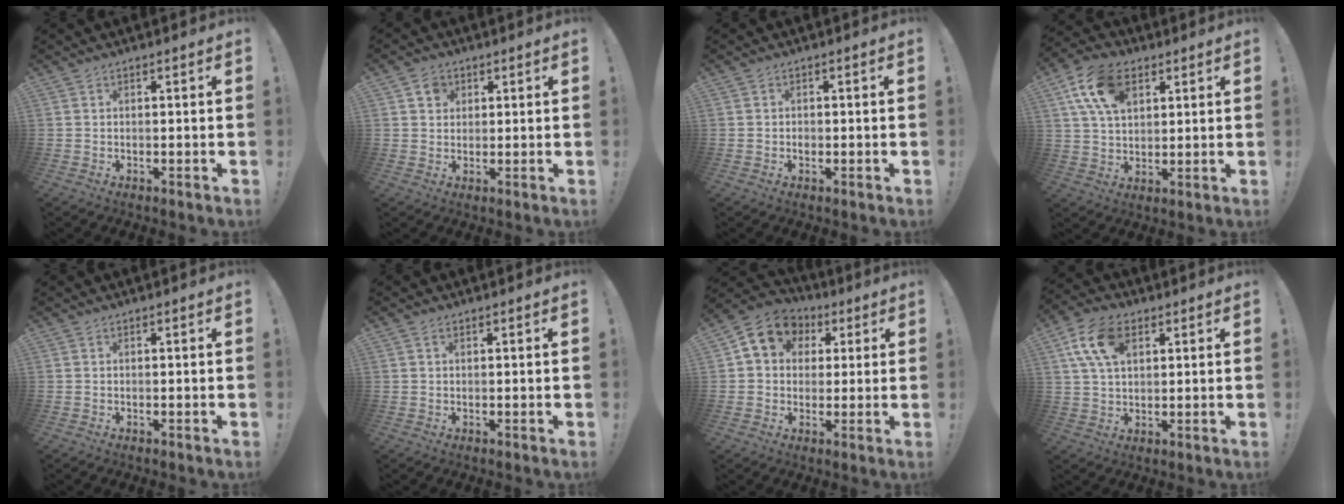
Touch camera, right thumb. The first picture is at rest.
{"total": 4.3, "force": [1.9, 3.7, 1.3], "torque": [-0.013, -0.004, 0.034]}
{"total": 1.2, "force": [-0.7, 0.9, 0.3], "torque": [0.001, 0.001, -0.015]}
{"total": 14.4, "force": [6.0, 9.2, 9.3], "torque": [-0.161, -0.005, 0.116]}
{"total": 0.0}
{"total": 0.8, "force": [0.3, 0.5, 0.5], "torque": [-0.005, 0.001, 0.005]}
{"total": 11.0, "force": [3.6, 9.1, 5.0], "torque": [-0.064, -0.007, 0.072]}
{"total": 12.9, "force": [4.8, 7.8, 9.0], "torque": [-0.164, -0.002, 0.091]}